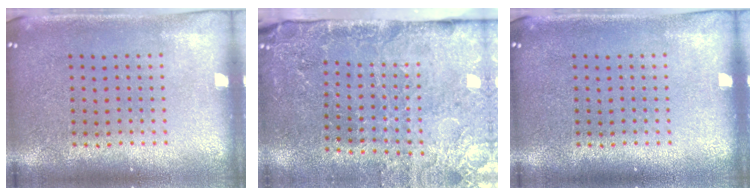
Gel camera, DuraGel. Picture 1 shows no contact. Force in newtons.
{"total": 3.3, "press": 3.2, "slide": 0.7}
{"total": 0.0}